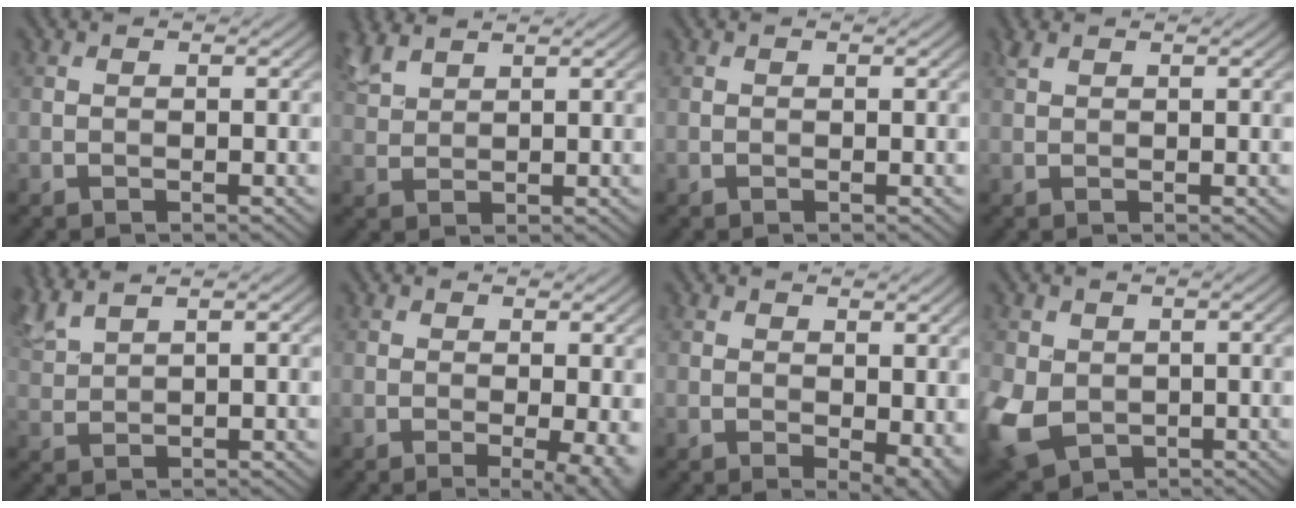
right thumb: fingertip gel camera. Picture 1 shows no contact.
{"total": 4.1, "force": [3.3, 1.3, 2.1], "torque": [-0.061, 0.014, 0.076]}
{"total": 0.0}
{"total": 1.1, "force": [0.9, 0.3, 0.6], "torque": [-0.023, 0.007, 0.022]}
{"total": 4.6, "force": [3.8, 0.7, 2.6], "torque": [-0.073, 0.021, 0.083]}
{"total": 3.7, "force": [-0.2, 0.9, 3.6], "torque": [-0.053, -0.007, -0.004]}
{"total": 5.2, "force": [0.2, 3.2, 4.1], "torque": [-0.056, -0.016, 0.016]}
{"total": 8.1, "force": [-0.8, 6.4, 4.9], "torque": [-0.153, -0.017, -0.020]}